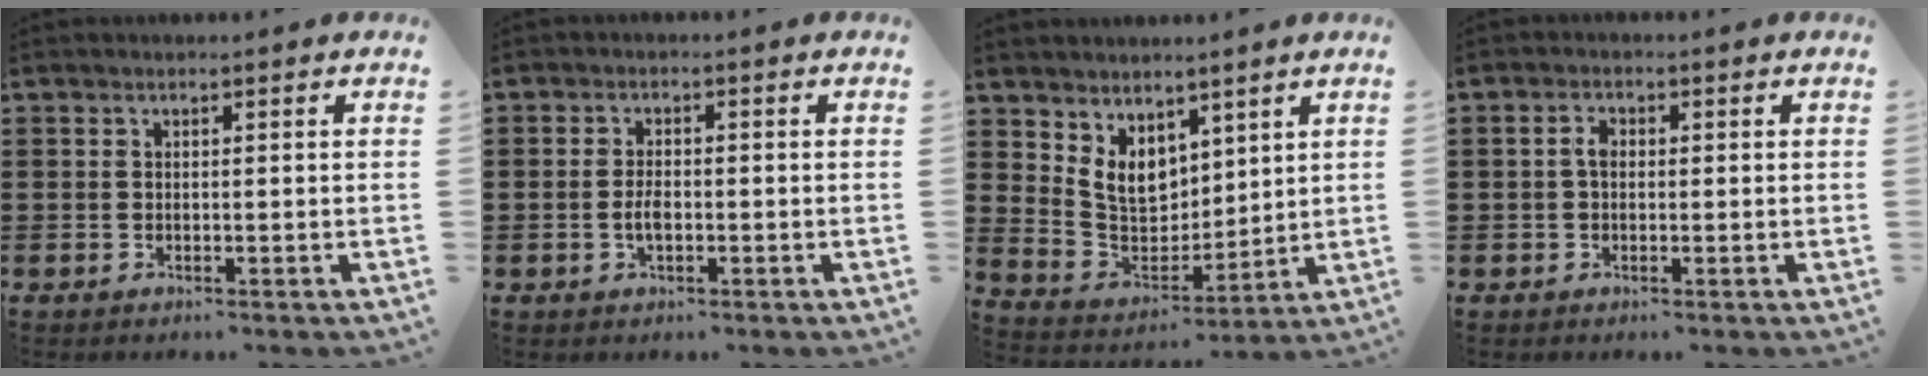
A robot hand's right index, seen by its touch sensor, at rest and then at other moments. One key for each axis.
{"total": 2.8, "fx": -0.7, "fy": 1.3, "fz": 2.4, "tx": -0.053, "ty": 0.000, "tz": -0.015}
{"total": 6.9, "fx": 3.8, "fy": 5.0, "fz": 2.8, "tx": -0.079, "ty": -0.008, "tz": 0.077}
{"total": 2.3, "fx": -0.1, "fy": 1.4, "fz": 1.8, "tx": -0.043, "ty": 0.003, "tz": -0.005}